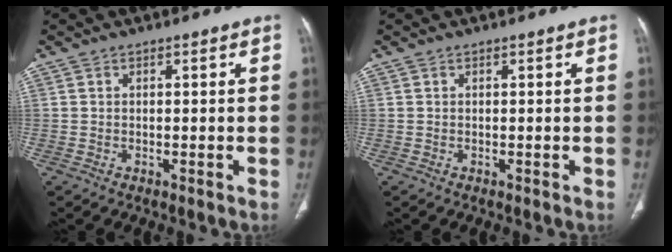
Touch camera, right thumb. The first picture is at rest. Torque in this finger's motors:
{"motor_torque": [0.00, 0.00, 0.00, 0.00, 0.00]}